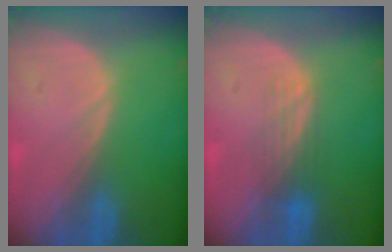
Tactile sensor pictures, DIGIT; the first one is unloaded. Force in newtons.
{"total": 3.7, "press": 3.0, "slide": 2.2}